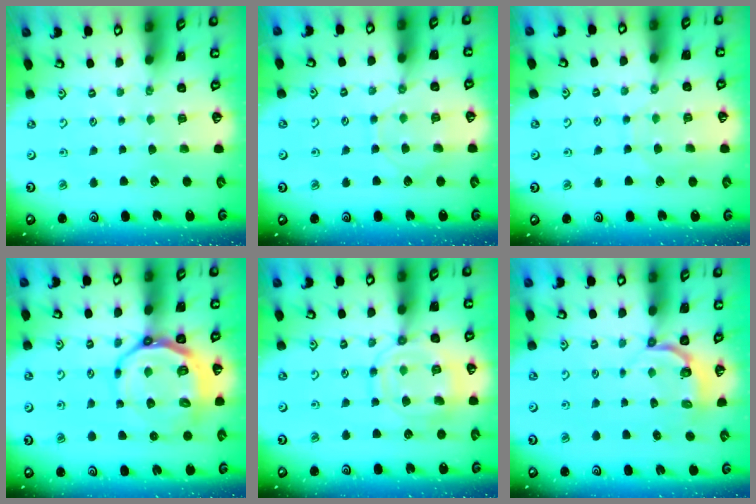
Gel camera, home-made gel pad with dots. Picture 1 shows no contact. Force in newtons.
{"total": 7.0, "press": 6.9, "slide": 0.7}
{"total": 5.9, "press": 5.9, "slide": 0.7}
{"total": 14.4, "press": 14.0, "slide": 3.4}
{"total": 13.8, "press": 13.7, "slide": 1.3}
{"total": 3.4, "press": 2.3, "slide": 2.5}